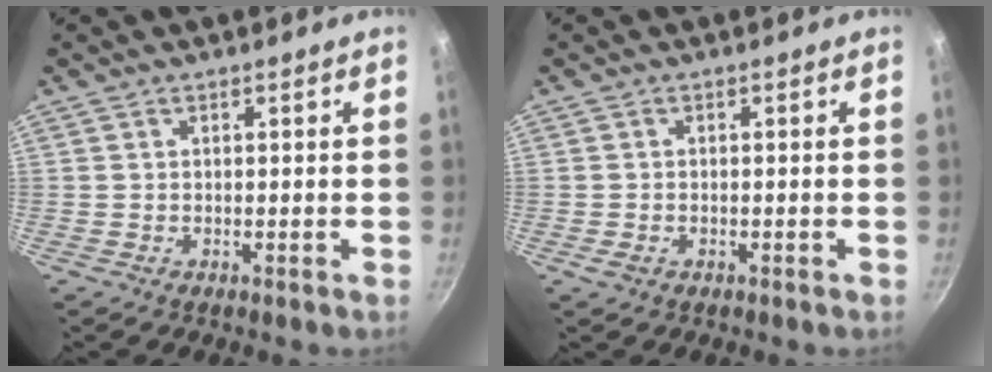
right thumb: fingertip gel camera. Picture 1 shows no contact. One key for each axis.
{"total": 1.7, "fx": -0.7, "fy": 1.1, "fz": 1.0, "tx": -0.021, "ty": 0.001, "tz": -0.013}